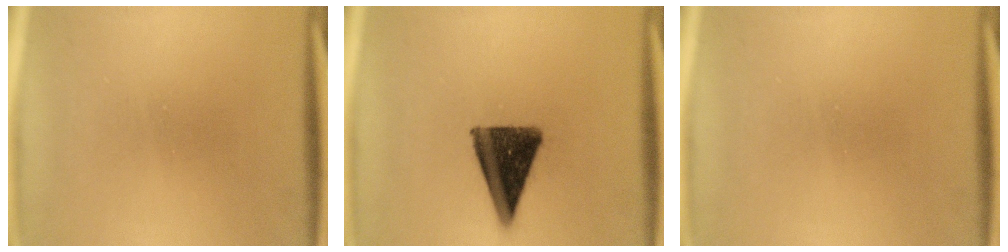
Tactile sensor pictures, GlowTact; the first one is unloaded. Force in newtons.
{"total": 12.2}
{"total": 0.0}